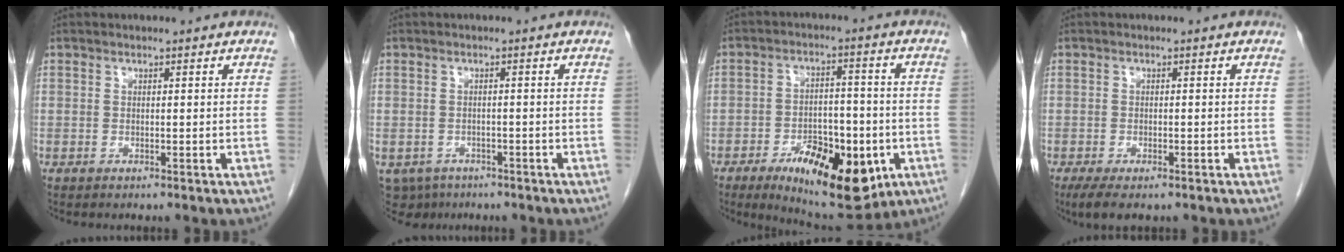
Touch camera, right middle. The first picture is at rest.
{"total": 5.9, "force": [-4.0, 4.1, 1.2], "torque": [-0.023, 0.000, -0.057]}
{"total": 15.5, "force": [-6.7, 6.2, 12.5], "torque": [-0.185, -0.007, -0.091]}
{"total": 5.3, "force": [-3.8, 1.9, 3.2], "torque": [-0.052, -0.010, -0.057]}